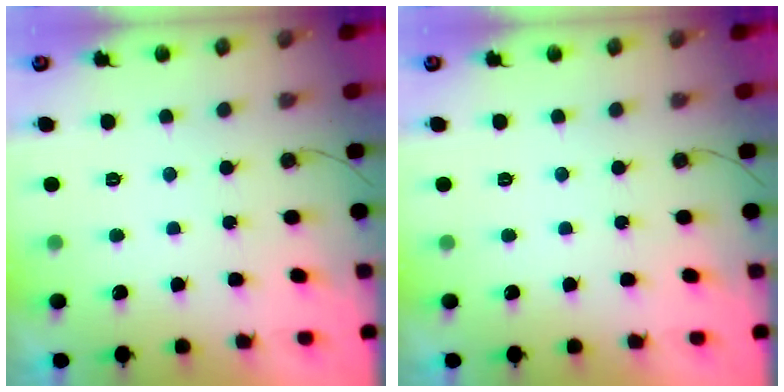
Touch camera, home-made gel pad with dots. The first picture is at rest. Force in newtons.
{"total": 0.0}